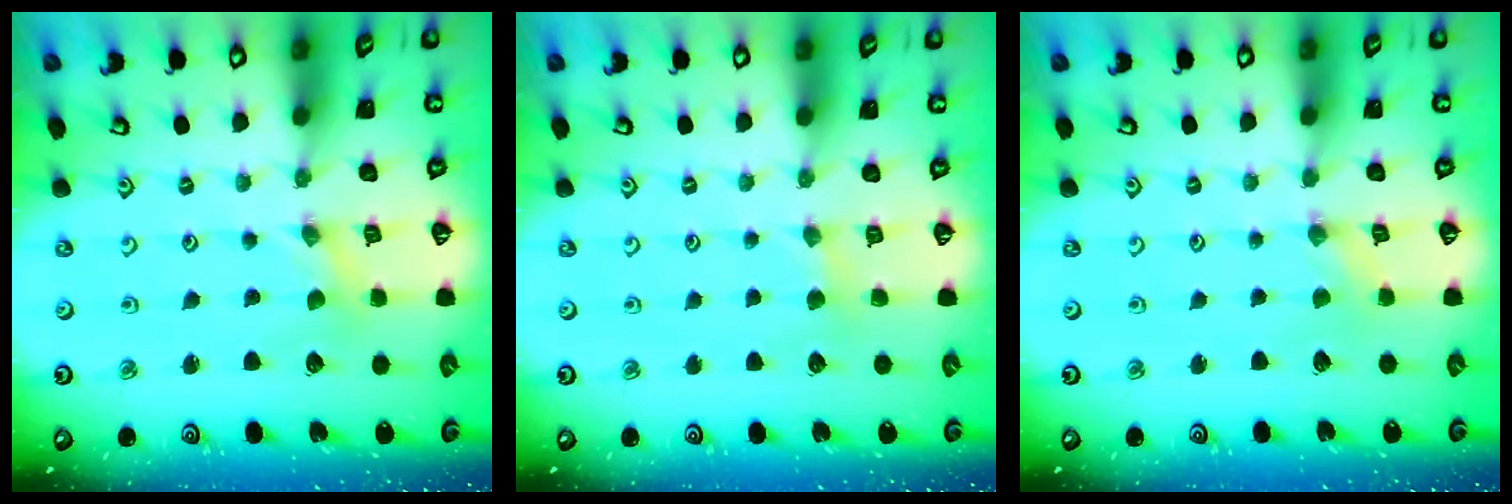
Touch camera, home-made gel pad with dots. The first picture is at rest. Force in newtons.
{"total": 3.1, "press": 3.1, "slide": 0.5}
{"total": 0.6, "press": 0.6, "slide": 0.2}